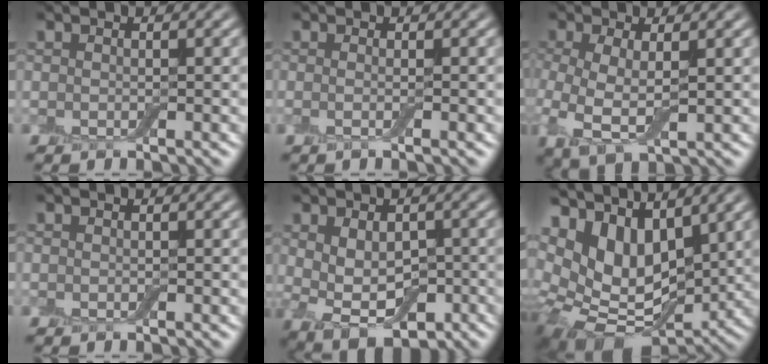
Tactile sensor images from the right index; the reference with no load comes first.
{"total": 1.3, "force": [-0.2, 0.3, 1.3], "torque": [-0.017, -0.007, -0.008]}
{"total": 4.7, "force": [-0.4, 2.1, 4.2], "torque": [-0.101, -0.008, -0.008]}
{"total": 0.0}
{"total": 5.8, "force": [-0.6, 3.5, 4.5], "torque": [-0.080, -0.014, -0.001]}
{"total": 9.3, "force": [3.9, 5.4, 6.4], "torque": [-0.133, 0.000, 0.068]}